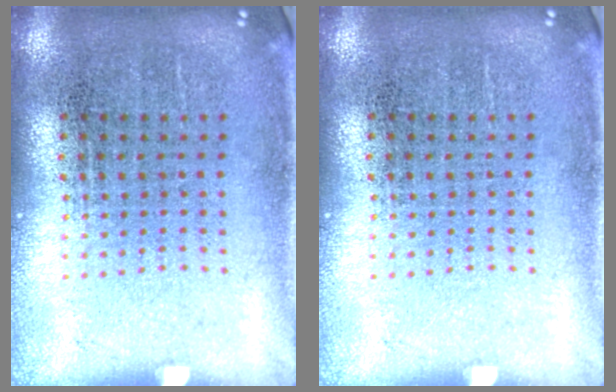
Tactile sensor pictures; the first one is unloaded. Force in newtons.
{"total": 0.0}